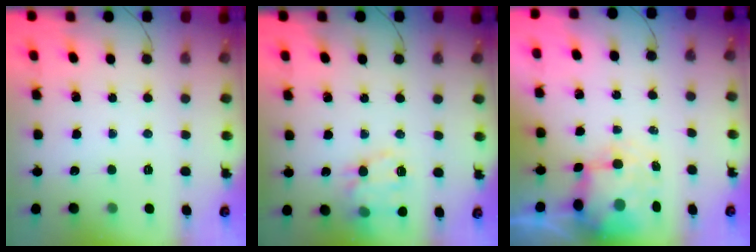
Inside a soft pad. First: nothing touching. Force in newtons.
{"total": 13.9, "press": 13.8, "slide": 1.4}
{"total": 7.6, "press": 7.4, "slide": 1.8}